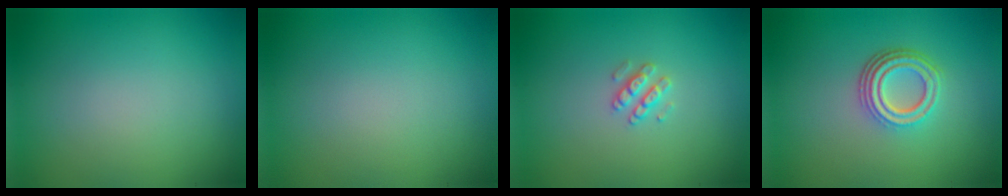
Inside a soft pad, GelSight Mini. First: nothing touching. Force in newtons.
{"total": 0.0}
{"total": 1.9, "press": 1.9, "slide": 0.3}
{"total": 4.2, "press": 3.1, "slide": 2.9}